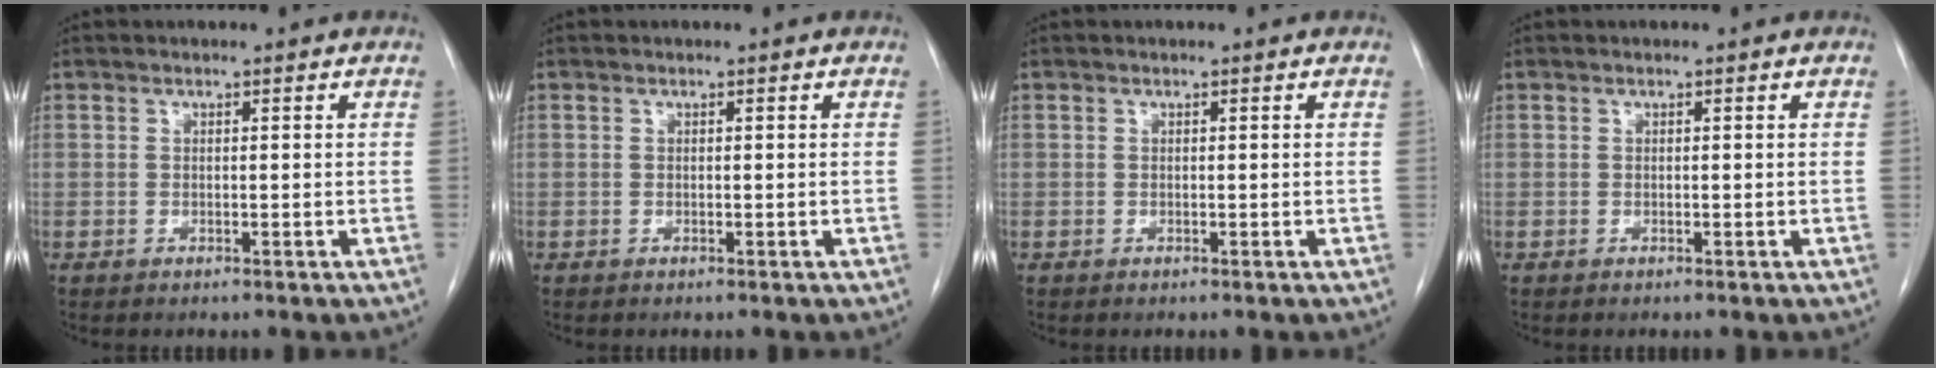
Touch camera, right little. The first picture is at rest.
{"total": 0.0}
{"total": 0.0}
{"total": 0.0}